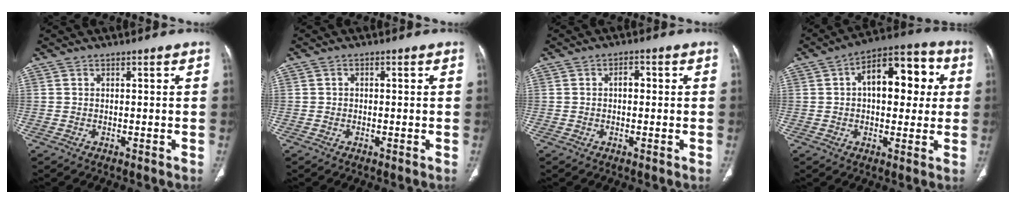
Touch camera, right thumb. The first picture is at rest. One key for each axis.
{"total": 0.6, "fx": 0.0, "fy": 0.5, "fz": 0.3, "tx": -0.003, "ty": 0.002, "tz": -0.003}
{"total": 2.3, "fx": 0.1, "fy": 1.4, "fz": 1.8, "tx": -0.026, "ty": 0.011, "tz": 0.000}
{"total": 15.6, "fx": 3.0, "fy": 8.6, "fz": 12.7, "tx": -0.145, "ty": 0.028, "tz": 0.039}